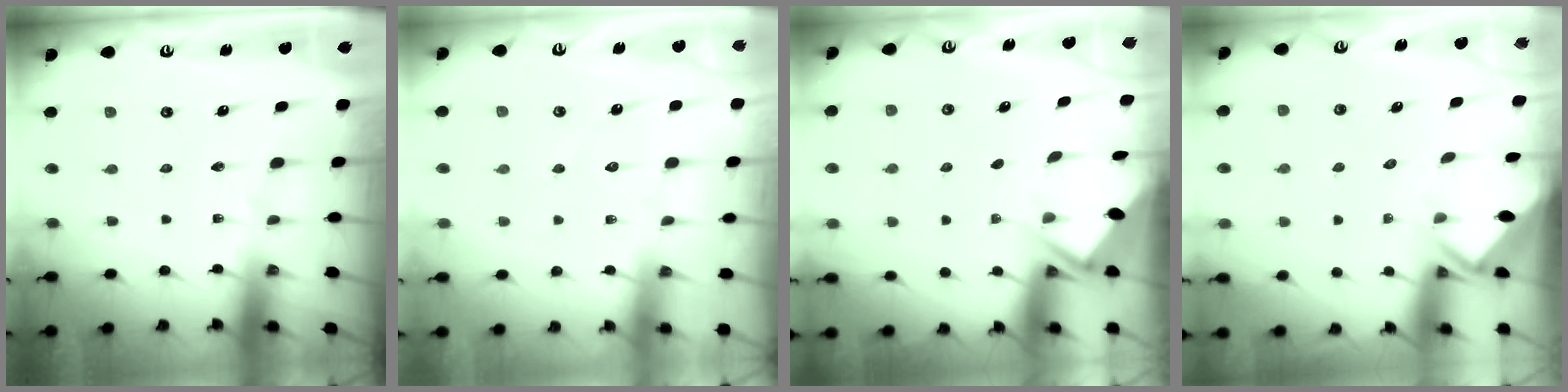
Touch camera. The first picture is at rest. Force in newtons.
{"total": 3.9, "press": 3.8, "slide": 0.4}
{"total": 2.8, "press": 2.8, "slide": 0.4}
{"total": 2.9, "press": 2.9, "slide": 0.2}